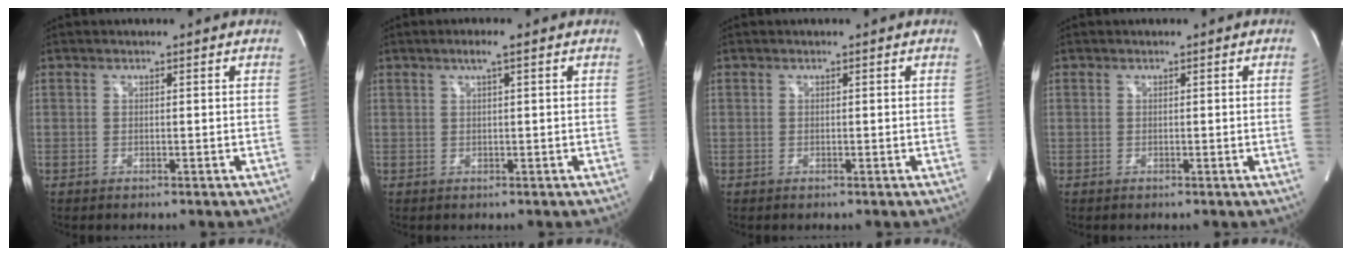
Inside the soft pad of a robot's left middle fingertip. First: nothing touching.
{"total": 1.9, "force": [1.0, -0.1, 1.6], "torque": [-0.034, 0.005, 0.018]}
{"total": 0.0}
{"total": 0.9, "force": [0.0, -0.4, 0.8], "torque": [-0.009, -0.001, -0.002]}